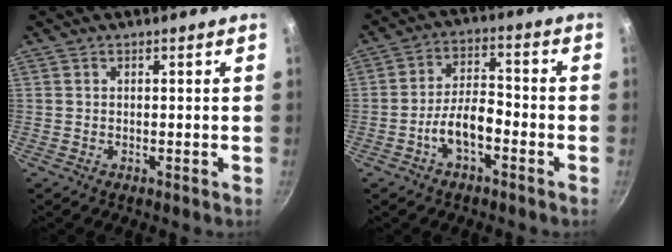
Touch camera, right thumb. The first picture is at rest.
{"total": 7.5, "force": [-3.4, 3.5, 5.7], "torque": [-0.092, 0.042, -0.063]}